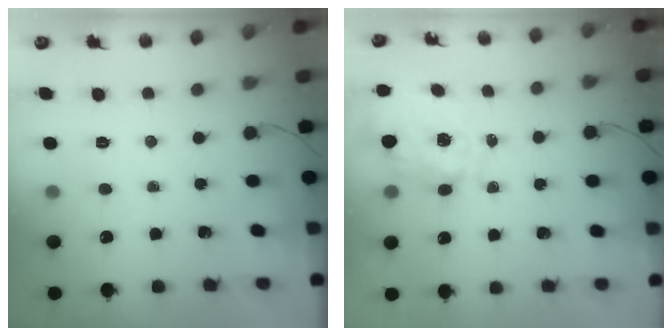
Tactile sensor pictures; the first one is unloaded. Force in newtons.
{"total": 1.3, "press": 1.2, "slide": 0.5}